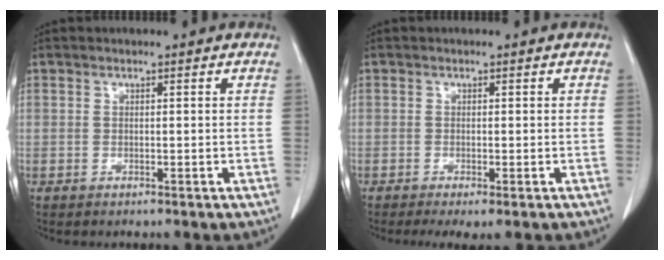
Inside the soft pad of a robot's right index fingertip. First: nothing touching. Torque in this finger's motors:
{"motor_torque": [0.38, -0.43, 0.19, 0.05]}